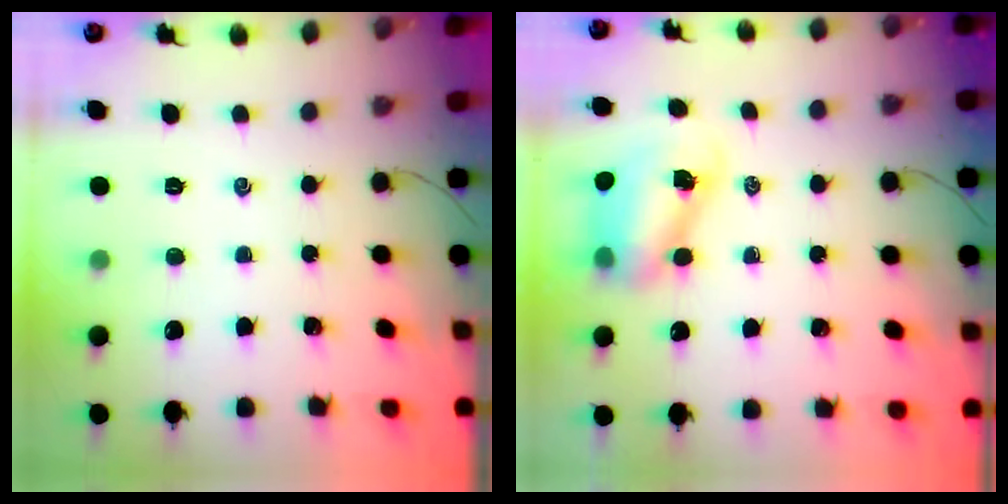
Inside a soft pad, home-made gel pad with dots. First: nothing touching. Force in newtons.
{"total": 8.4, "press": 8.3, "slide": 1.7}